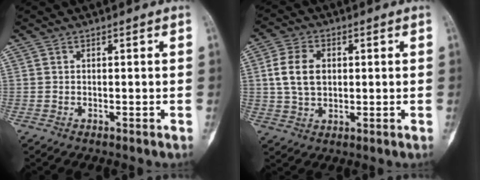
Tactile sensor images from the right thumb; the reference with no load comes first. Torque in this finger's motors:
{"motor_torque": [1.11, 1.37, 0.53, -0.49, 0.27]}